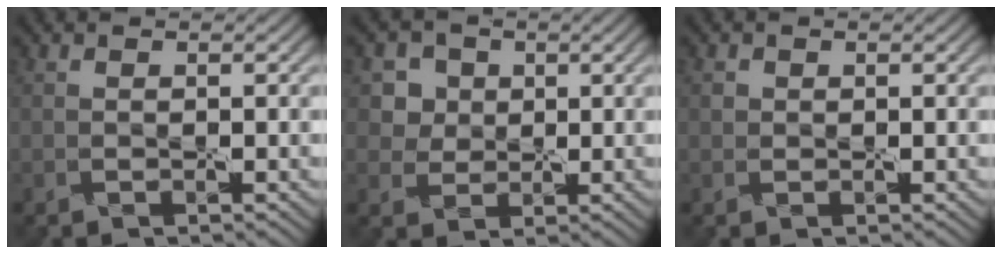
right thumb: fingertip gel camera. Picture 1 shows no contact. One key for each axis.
{"total": 4.7, "fx": 2.6, "fy": 3.9, "fz": 0.5, "tx": -0.017, "ty": 0.013, "tz": 0.036}
{"total": 1.2, "fx": 0.0, "fy": 1.1, "fz": 0.5, "tx": 0.000, "ty": -0.001, "tz": -0.002}